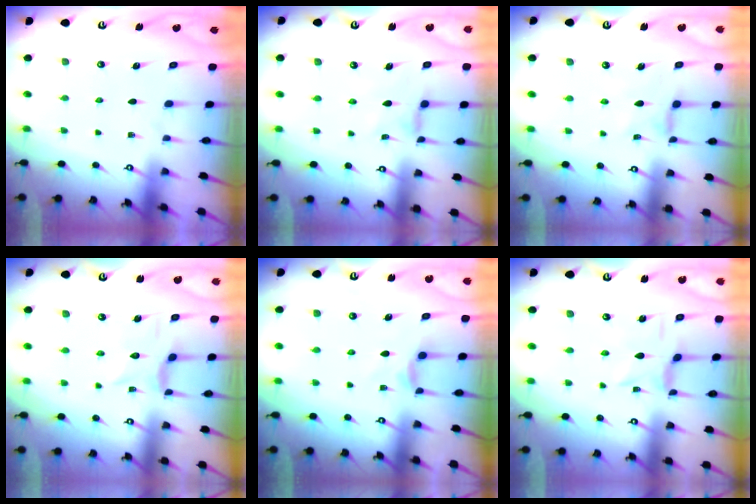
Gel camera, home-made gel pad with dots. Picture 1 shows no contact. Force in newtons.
{"total": 2.1, "press": 2.1, "slide": 0.5}
{"total": 2.9, "press": 2.9, "slide": 0.4}
{"total": 2.4, "press": 2.4, "slide": 0.1}
{"total": 5.3, "press": 5.2, "slide": 0.8}
{"total": 1.0, "press": 0.9, "slide": 0.4}